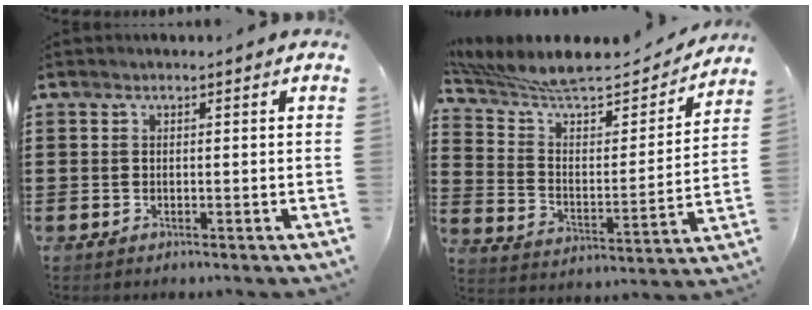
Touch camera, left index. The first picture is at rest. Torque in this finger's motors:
{"motor_torque": [2.14, 0.00, 0.27, 0.11]}